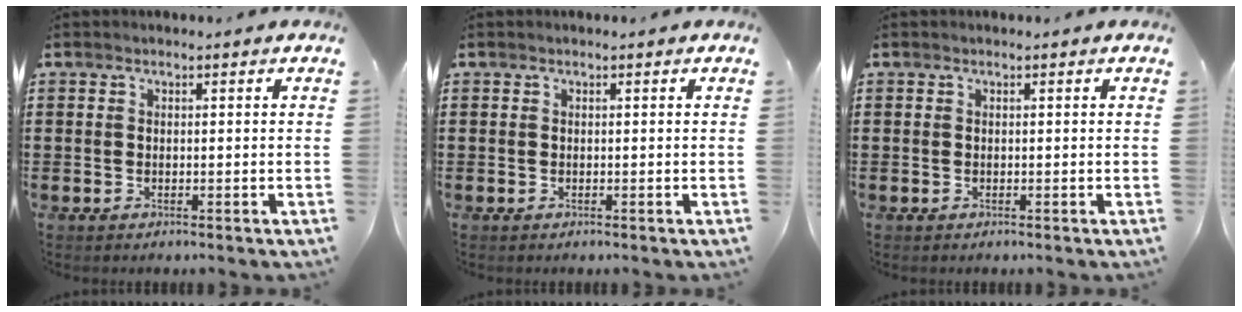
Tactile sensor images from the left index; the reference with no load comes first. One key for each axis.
{"total": 0.0}
{"total": 0.0}